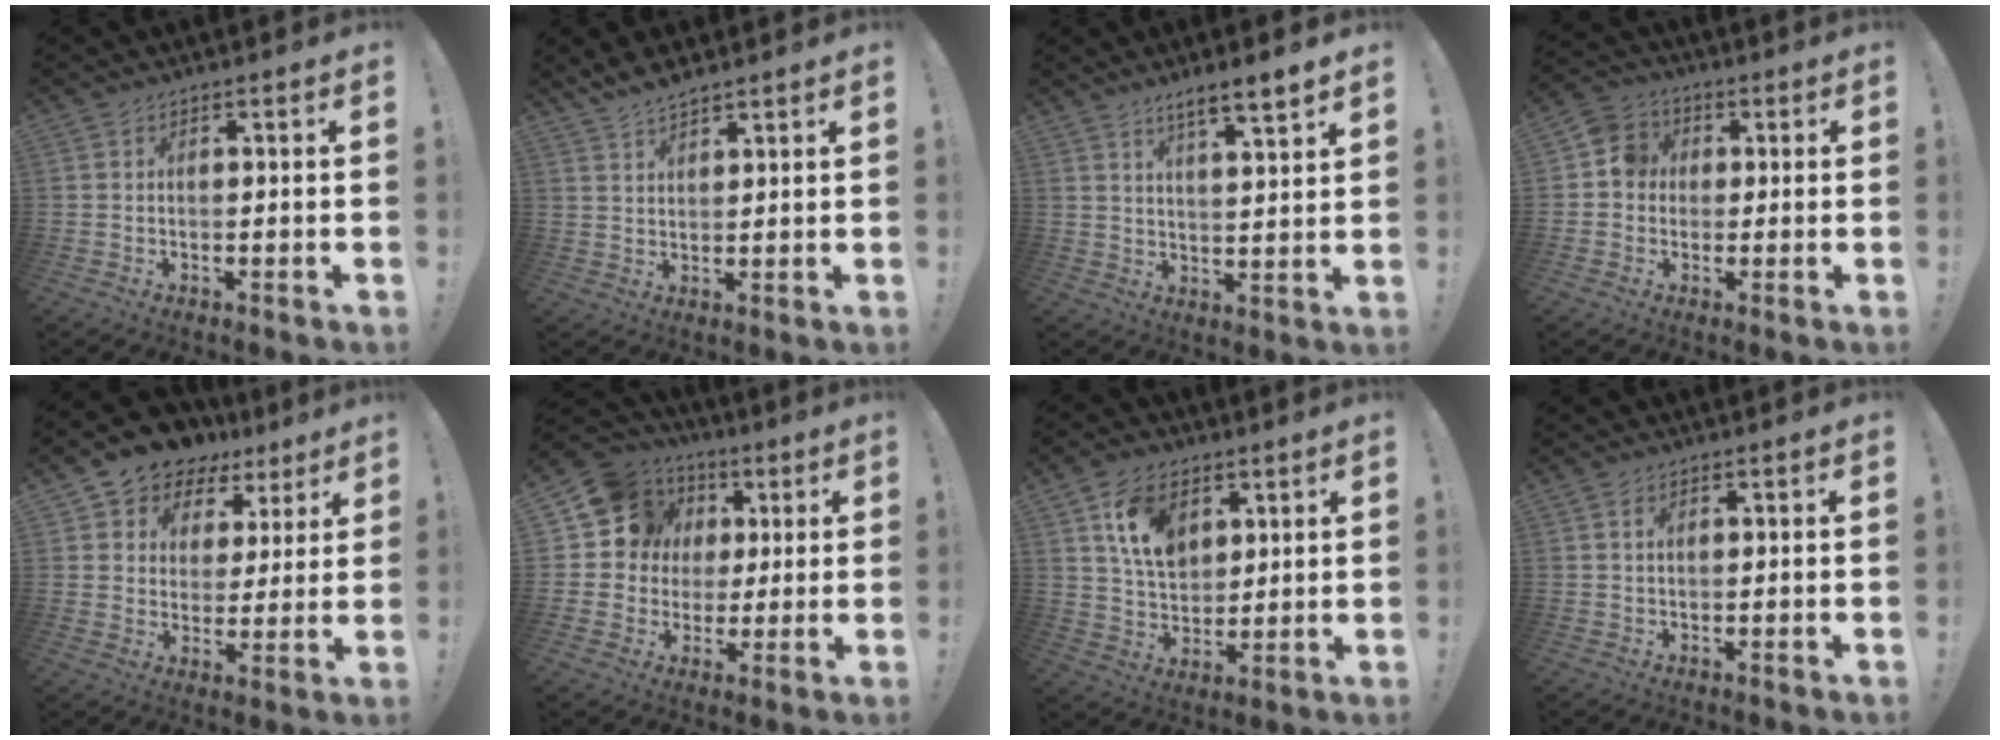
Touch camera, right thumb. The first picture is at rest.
{"total": 5.0, "force": [4.4, 1.1, 1.9], "torque": [-0.027, -0.028, 0.081]}
{"total": 7.0, "force": [5.3, 0.4, 4.5], "torque": [-0.067, -0.037, 0.088]}
{"total": 7.7, "force": [0.4, 7.4, 2.4], "torque": [-0.026, 0.015, 0.010]}
{"total": 9.7, "force": [7.5, 5.8, 2.1], "torque": [-0.045, -0.059, 0.139]}
{"total": 13.5, "force": [4.5, 12.1, 3.8], "torque": [-0.053, -0.019, 0.103]}
{"total": 12.8, "force": [5.8, 8.8, 7.3], "torque": [-0.113, -0.016, 0.112]}
{"total": 1.2, "force": [0.5, 0.6, 0.9], "torque": [-0.011, -0.001, 0.008]}